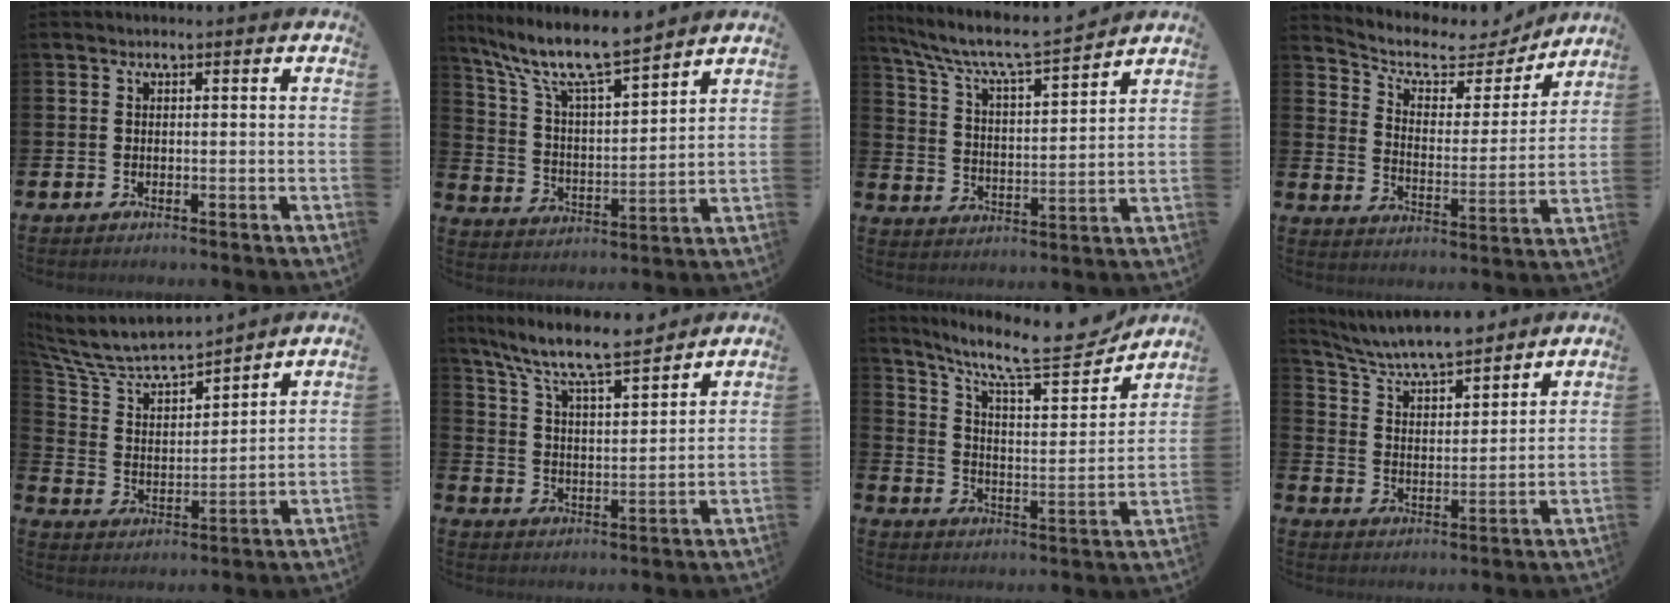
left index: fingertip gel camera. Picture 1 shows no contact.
{"total": 10.4, "force": [9.1, 1.7, 4.6], "torque": [-0.133, -0.053, 0.158]}
{"total": 8.0, "force": [7.3, 0.7, 3.2], "torque": [-0.098, -0.054, 0.123]}
{"total": 6.6, "force": [5.7, 2.7, 1.9], "torque": [-0.069, -0.046, 0.093]}
{"total": 8.2, "force": [7.7, 1.6, 2.4], "torque": [-0.091, -0.057, 0.135]}
{"total": 9.0, "force": [8.3, 0.9, 3.3], "torque": [-0.097, -0.059, 0.141]}
{"total": 11.0, "force": [9.4, 1.8, 5.4], "torque": [-0.122, -0.064, 0.155]}
{"total": 7.1, "force": [6.7, 0.8, 2.1], "torque": [-0.075, -0.046, 0.116]}